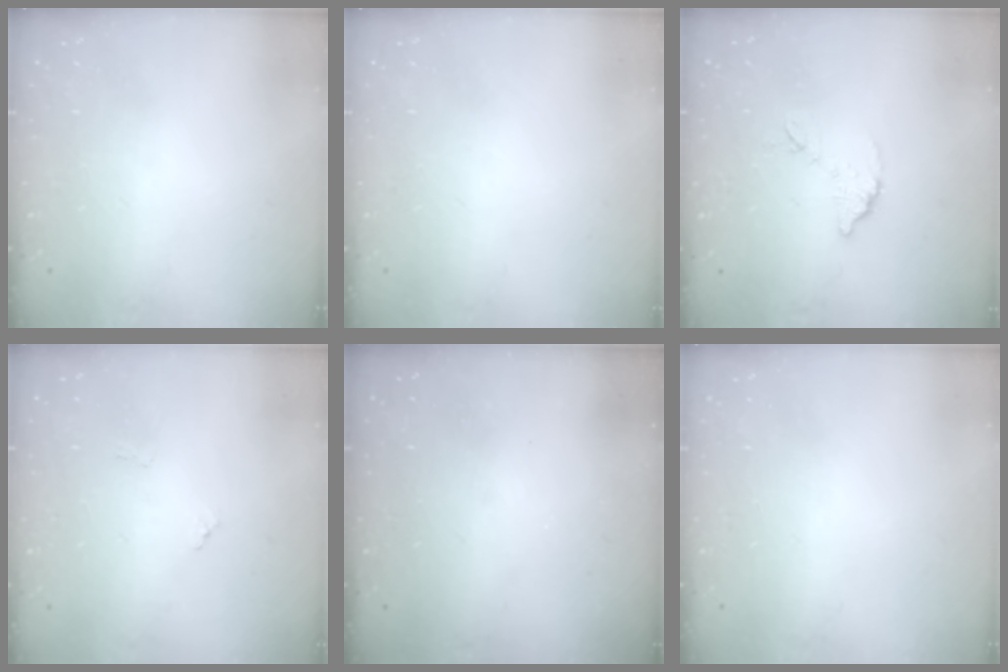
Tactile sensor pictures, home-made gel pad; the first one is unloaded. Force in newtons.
{"total": 0.0}
{"total": 8.0, "press": 8.0, "slide": 0.4}
{"total": 5.5, "press": 5.5, "slide": 0.3}
{"total": 3.1, "press": 3.1, "slide": 0.1}
{"total": 0.0}